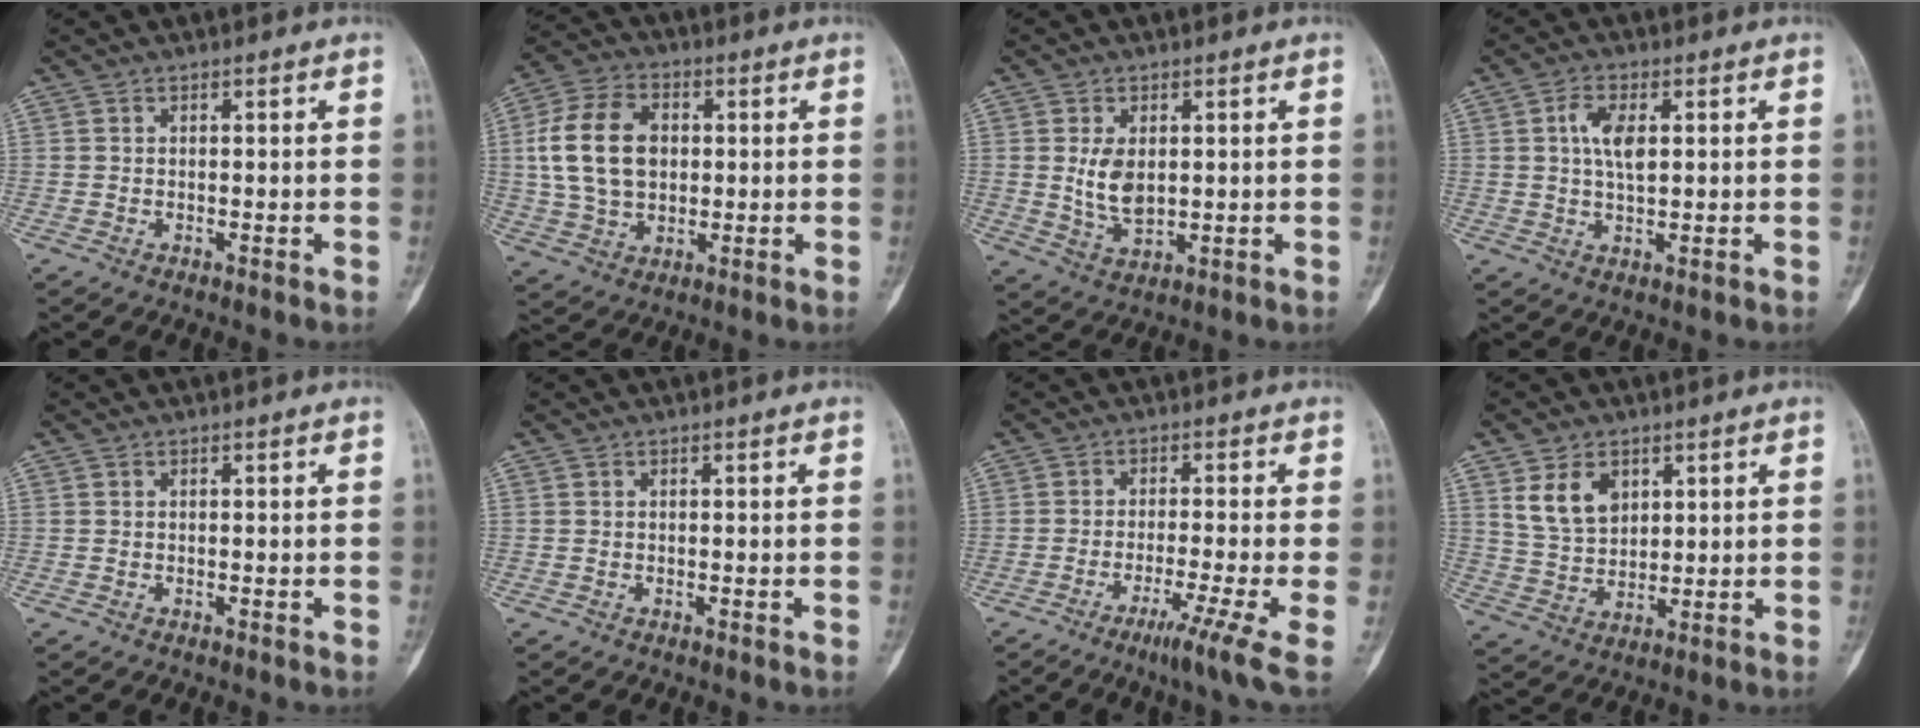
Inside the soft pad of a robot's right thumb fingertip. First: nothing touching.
{"total": 14.4, "force": [1.7, 10.1, 10.1], "torque": [-0.171, 0.012, 0.029]}
{"total": 6.5, "force": [0.9, 3.9, 5.1], "torque": [-0.082, -0.012, 0.026]}
{"total": 5.8, "force": [1.2, 2.7, 5.0], "torque": [-0.098, -0.004, 0.020]}
{"total": 0.0}
{"total": 0.0}
{"total": 7.9, "force": [-3.8, -0.9, 6.9], "torque": [-0.141, -0.006, -0.070]}
{"total": 8.4, "force": [3.8, 5.7, 4.8], "torque": [-0.070, -0.019, 0.081]}